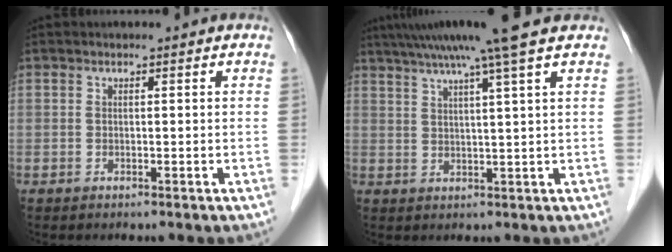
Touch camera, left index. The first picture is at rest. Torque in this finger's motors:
{"motor_torque": [0.97, -1.00, 0.66, 0.16]}